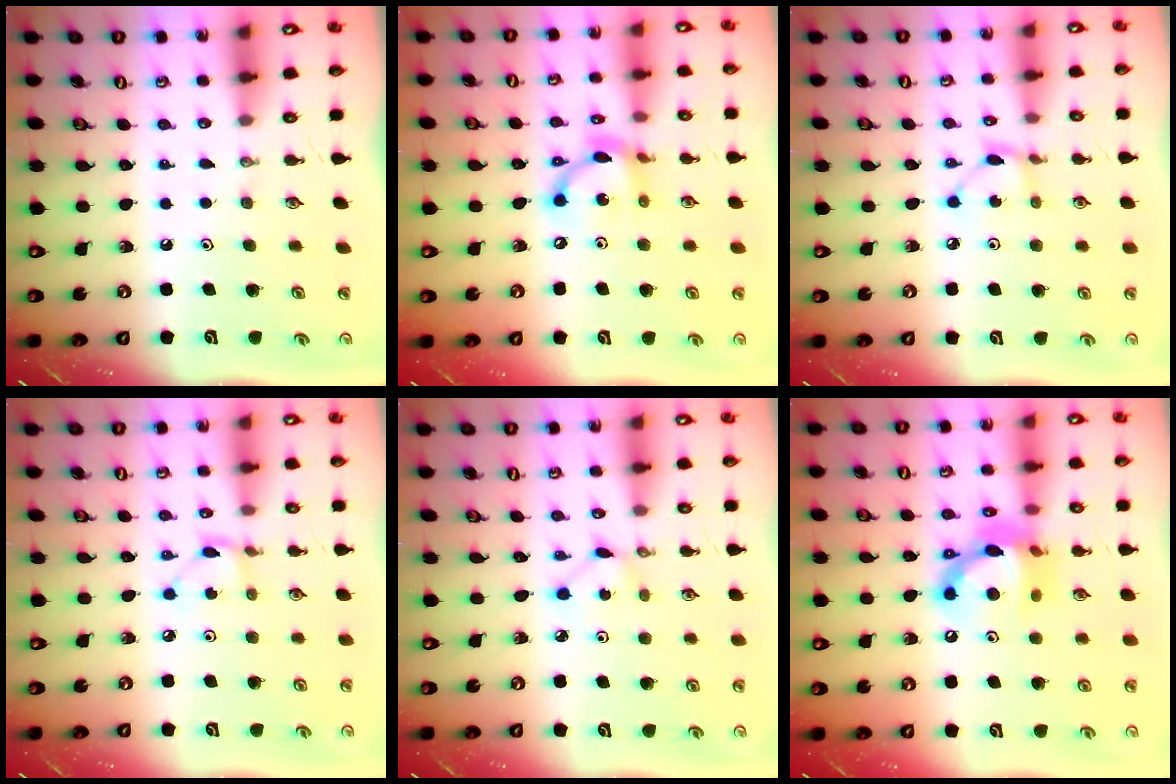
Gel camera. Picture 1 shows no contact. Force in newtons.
{"total": 11.8, "press": 11.8, "slide": 0.9}
{"total": 3.0, "press": 3.0, "slide": 0.1}
{"total": 2.0, "press": 2.0, "slide": 0.1}
{"total": 1.7, "press": 1.7, "slide": 0.3}
{"total": 14.0, "press": 13.9, "slide": 1.1}